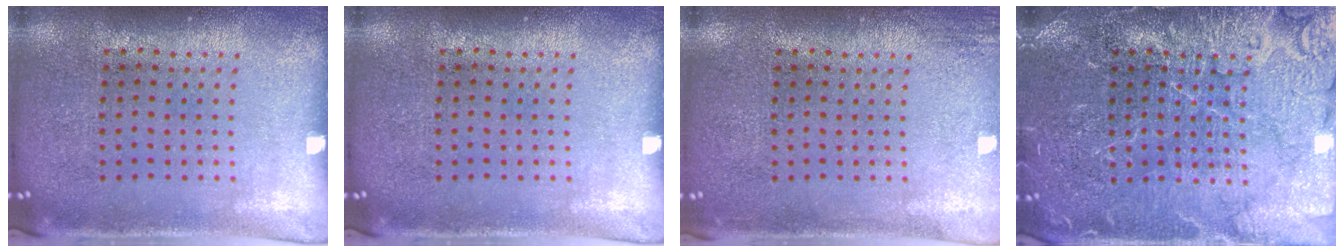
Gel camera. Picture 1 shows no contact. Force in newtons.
{"total": 0.0}
{"total": 1.4, "press": 1.4, "slide": 0.2}
{"total": 6.5, "press": 6.4, "slide": 1.0}